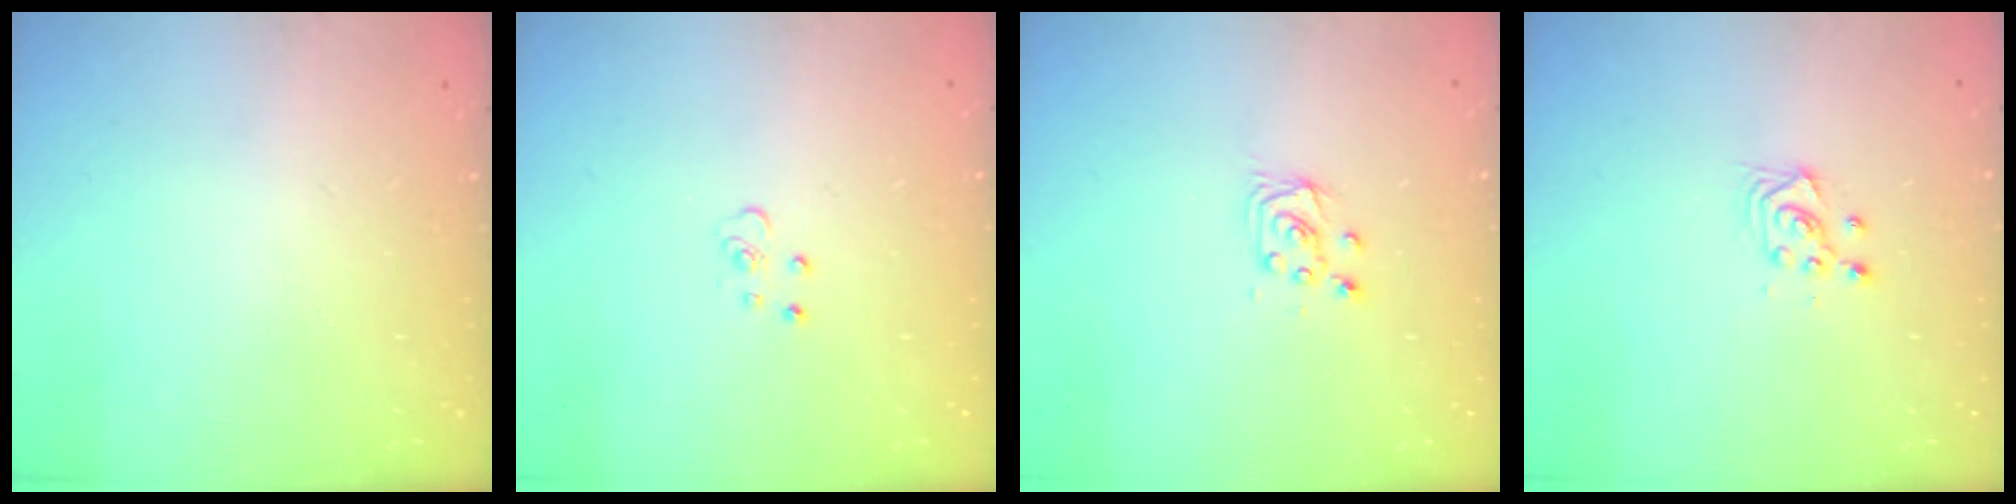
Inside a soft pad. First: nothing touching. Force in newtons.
{"total": 4.4, "press": 4.3, "slide": 0.3}
{"total": 5.2, "press": 5.2, "slide": 0.5}
{"total": 3.4, "press": 3.1, "slide": 1.2}